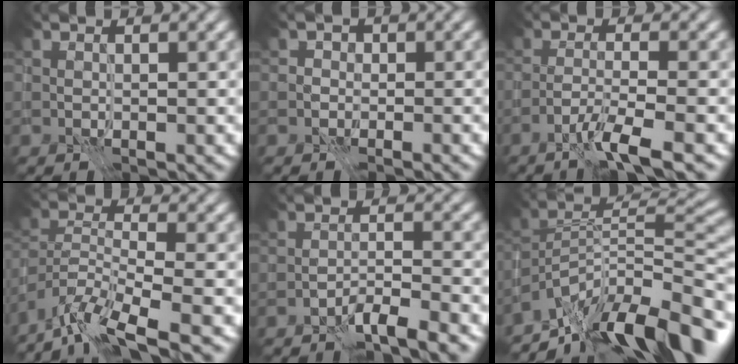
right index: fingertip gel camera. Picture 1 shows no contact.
{"total": 1.3, "force": [-0.6, 1.2, -0.1], "torque": [0.010, 0.009, -0.015]}
{"total": 3.3, "force": [-2.6, -0.2, 2.0], "torque": [-0.035, 0.009, -0.063]}
{"total": 7.6, "force": [-6.6, 1.2, 3.7], "torque": [-0.068, -0.002, -0.129]}
{"total": 3.1, "force": [-2.8, 0.0, 1.2], "torque": [-0.020, 0.009, -0.056]}
{"total": 12.6, "force": [-9.8, 3.4, 7.1], "torque": [-0.104, 0.023, -0.167]}